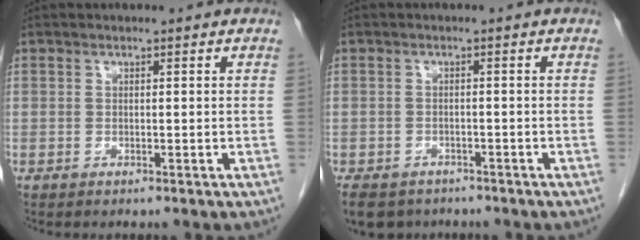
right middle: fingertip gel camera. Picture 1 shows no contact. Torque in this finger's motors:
{"motor_torque": [0.41, -0.26, 0.08, 0.04]}